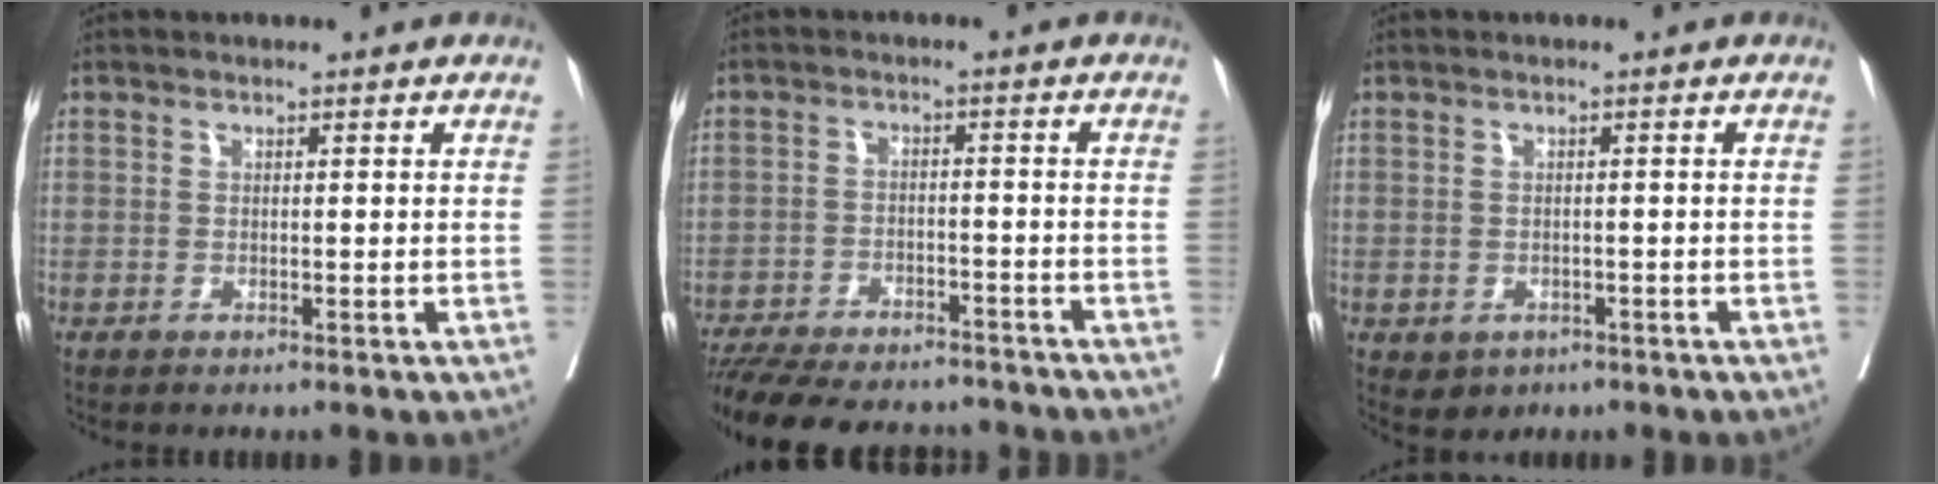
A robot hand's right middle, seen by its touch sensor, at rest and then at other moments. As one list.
[{"total": 17.6, "force": [-15.8, 4.5, 6.4], "torque": [-0.158, -0.013, -0.224]}, {"total": 3.0, "force": [-1.6, 2.3, 0.8], "torque": [-0.015, 0.000, -0.014]}]